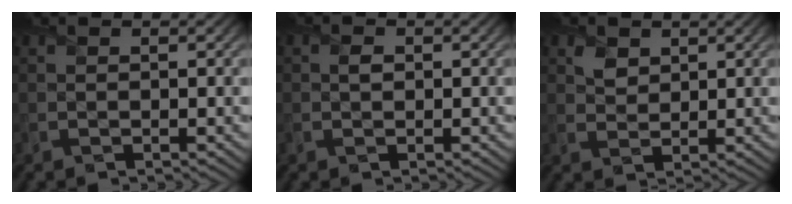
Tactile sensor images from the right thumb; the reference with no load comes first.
{"total": 1.2, "force": [0.0, 1.0, 0.6], "torque": [-0.012, -0.004, -0.003]}
{"total": 2.6, "force": [1.4, 1.9, 1.0], "torque": [-0.027, -0.006, 0.027]}